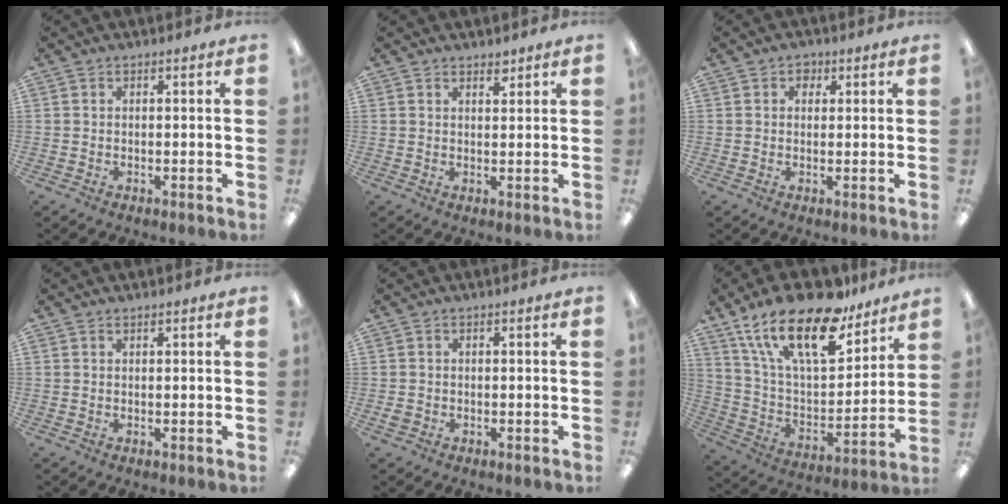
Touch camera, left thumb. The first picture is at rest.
{"total": 1.8, "force": [1.6, 0.6, 0.6], "torque": [-0.004, -0.004, 0.027]}
{"total": 2.5, "force": [1.3, 1.9, 1.1], "torque": [-0.001, -0.003, 0.016]}
{"total": 0.5, "force": [0.5, 0.2, 0.2], "torque": [-0.004, 0.001, 0.008]}
{"total": 1.2, "force": [-0.2, 1.1, 0.5], "torque": [-0.008, 0.004, -0.005]}
{"total": 23.5, "force": [16.1, 9.5, 14.2], "torque": [-0.256, -0.096, 0.279]}